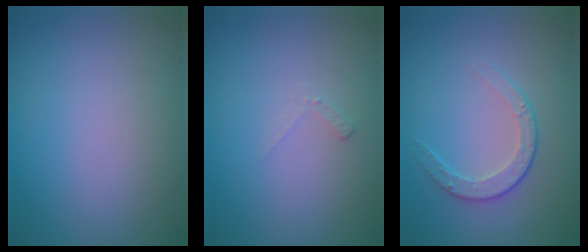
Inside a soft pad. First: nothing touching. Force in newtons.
{"total": 0.8, "press": 0.8, "slide": 0.2}
{"total": 2.2, "press": 1.6, "slide": 1.5}